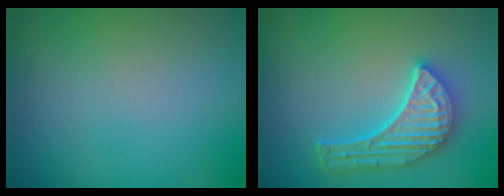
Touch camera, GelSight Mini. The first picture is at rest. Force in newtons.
{"total": 5.3, "press": 4.4, "slide": 2.8}